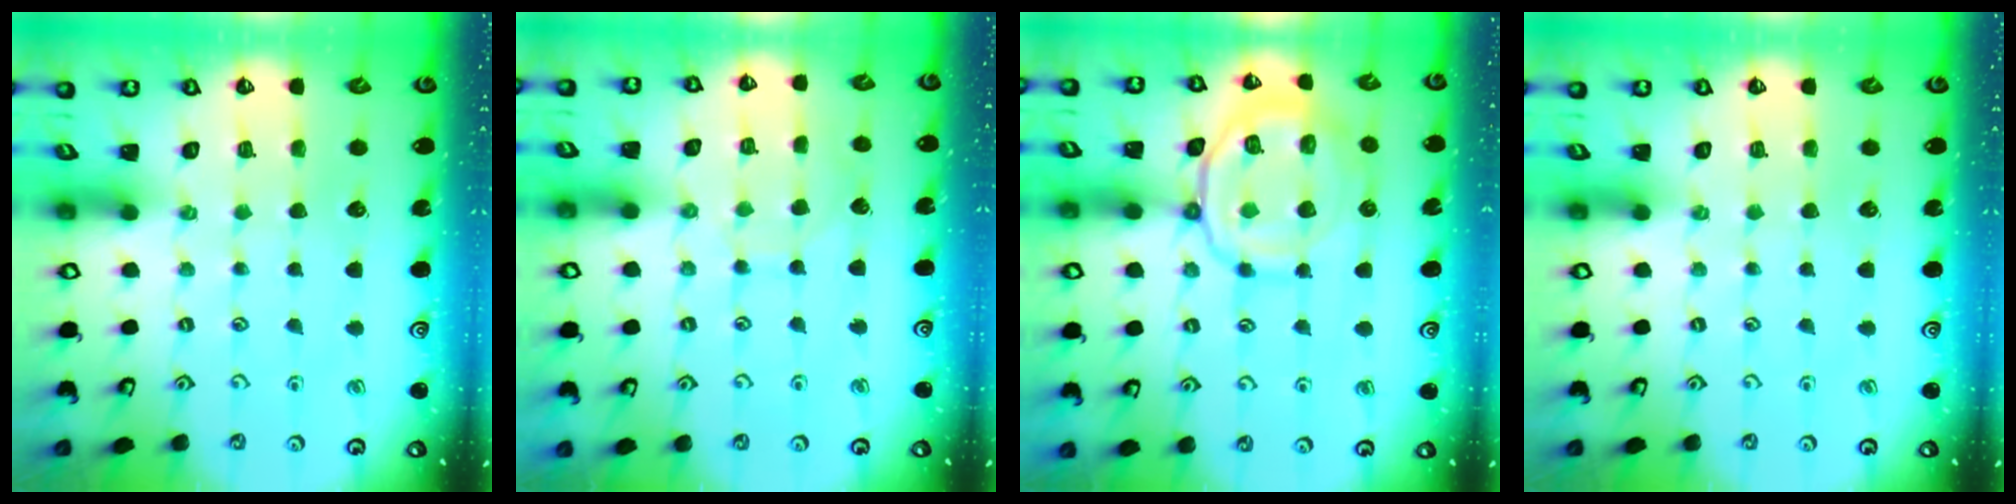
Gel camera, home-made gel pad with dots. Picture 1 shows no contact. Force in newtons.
{"total": 6.0, "press": 6.0, "slide": 0.2}
{"total": 14.7, "press": 14.6, "slide": 1.5}
{"total": 0.0}